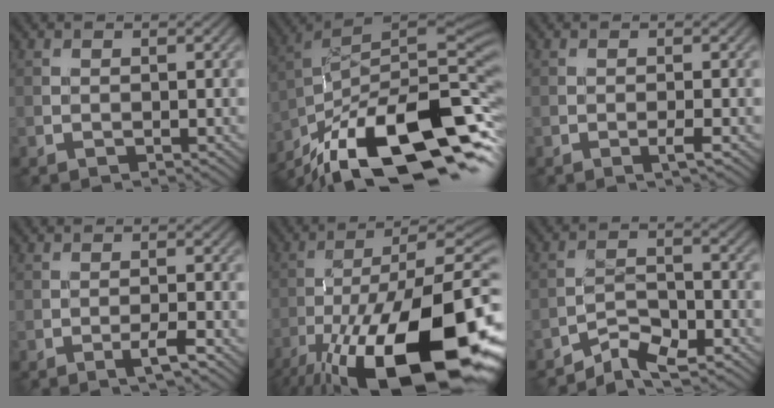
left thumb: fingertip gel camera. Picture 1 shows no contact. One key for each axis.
{"total": 17.8, "fx": -11.7, "fy": 6.2, "fz": 12.0, "tx": -0.211, "ty": 0.003, "tz": -0.190}
{"total": 1.0, "fx": -0.5, "fy": -0.1, "fz": 0.9, "tx": -0.012, "ty": 0.001, "tz": -0.012}
{"total": 2.0, "fx": -1.3, "fy": 0.1, "fz": 1.6, "tx": -0.023, "ty": 0.007, "tz": -0.026}
{"total": 22.6, "fx": -11.3, "fy": 8.2, "fz": 17.8, "tx": -0.287, "ty": -0.036, "tz": -0.176}
{"total": 5.4, "fx": -4.7, "fy": 1.4, "fz": 2.3, "tx": -0.041, "ty": 0.001, "tz": -0.091}